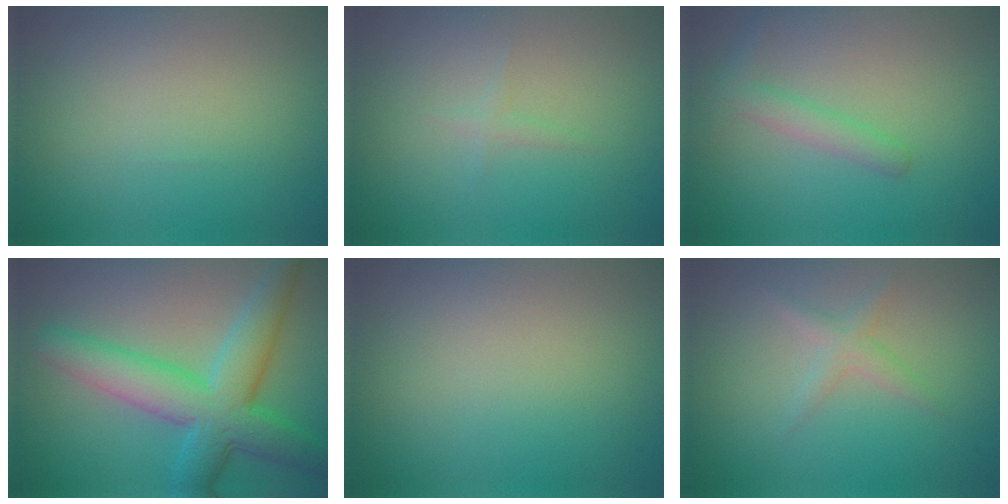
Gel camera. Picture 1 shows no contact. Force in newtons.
{"total": 0.7, "press": 0.7, "slide": 0.1}
{"total": 2.0, "press": 1.9, "slide": 0.1}
{"total": 7.7, "press": 7.7, "slide": 0.1}
{"total": 0.0}
{"total": 1.5, "press": 1.5, "slide": 0.1}